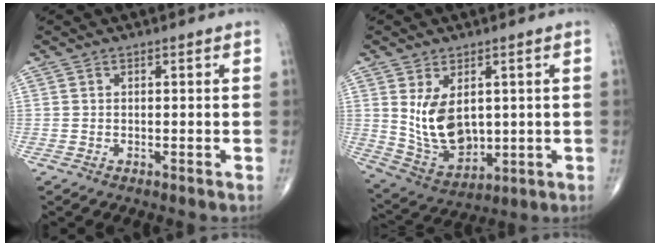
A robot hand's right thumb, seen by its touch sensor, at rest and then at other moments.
{"total": 11.3, "force": [1.9, 7.2, 8.6], "torque": [-0.134, -0.021, 0.058]}